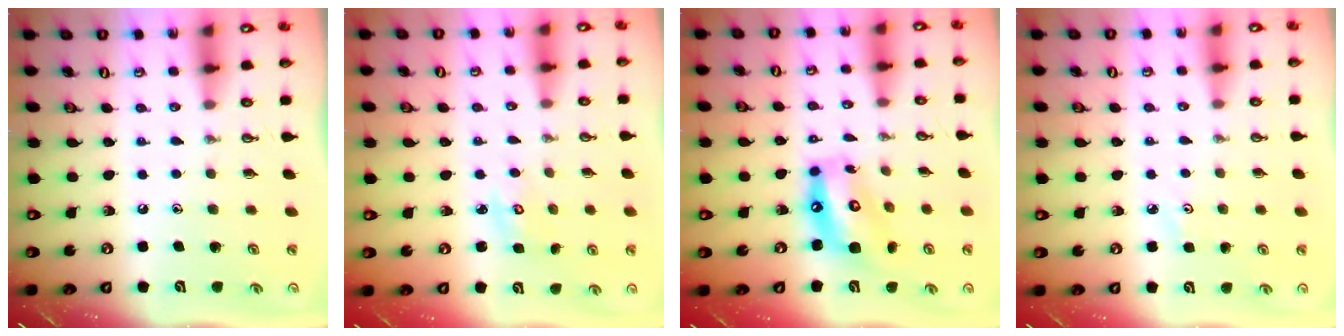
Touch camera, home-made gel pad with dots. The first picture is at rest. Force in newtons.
{"total": 2.7, "press": 2.7, "slide": 0.3}
{"total": 14.1, "press": 14.0, "slide": 1.5}
{"total": 2.8, "press": 2.8, "slide": 0.4}